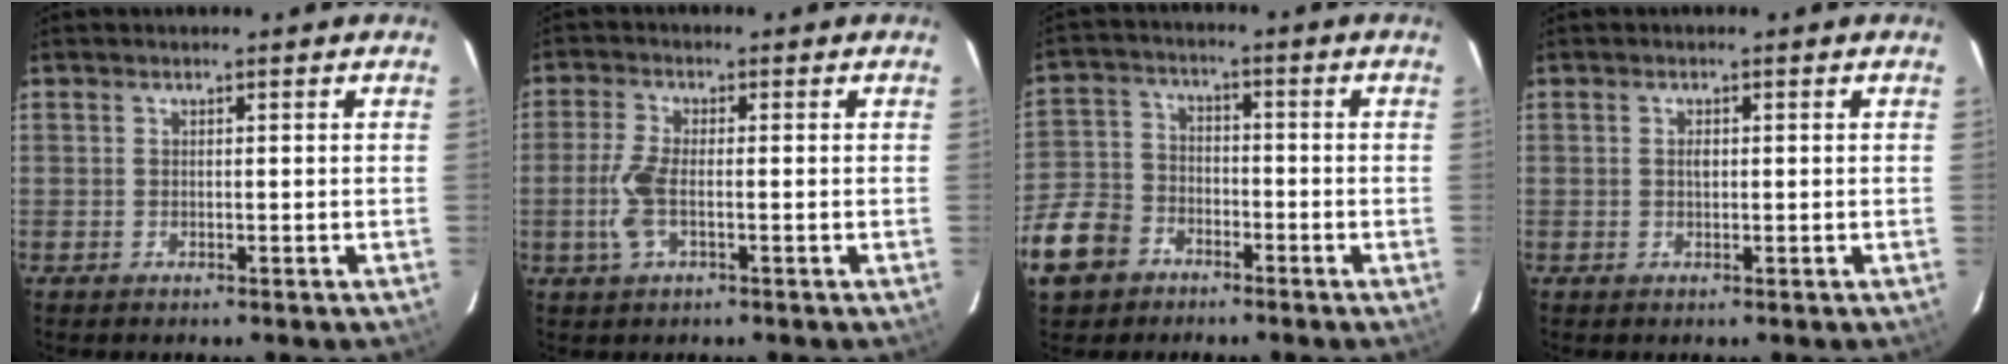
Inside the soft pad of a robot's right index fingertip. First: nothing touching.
{"total": 5.8, "force": [-1.3, 2.1, 5.2], "torque": [-0.120, -0.002, -0.027]}
{"total": 12.9, "force": [-7.0, 9.4, 5.2], "torque": [-0.153, 0.017, -0.128]}
{"total": 1.0, "force": [0.1, 0.6, 0.8], "torque": [-0.013, 0.003, 0.001]}